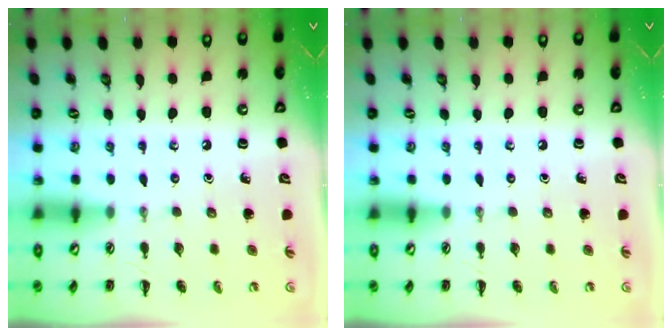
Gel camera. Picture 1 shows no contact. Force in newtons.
{"total": 0.0}